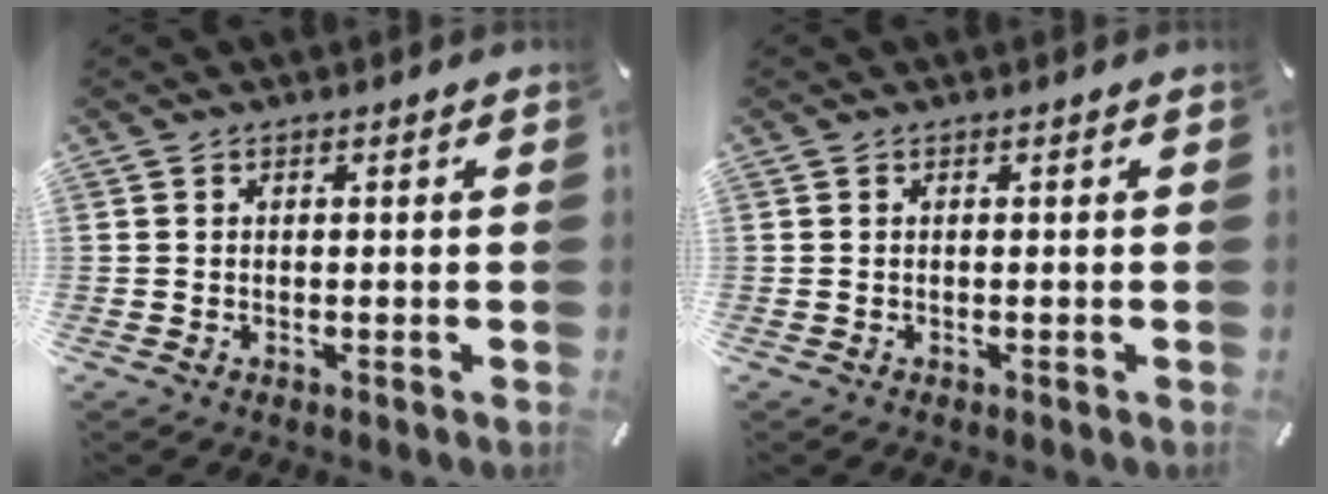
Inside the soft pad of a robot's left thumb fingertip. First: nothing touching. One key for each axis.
{"total": 0.0}